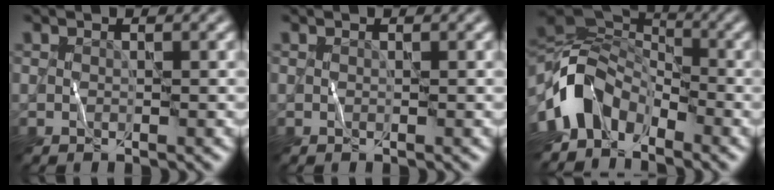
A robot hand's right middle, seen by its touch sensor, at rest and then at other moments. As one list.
[{"total": 0.0}, {"total": 7.6, "force": [-4.0, 4.7, 4.4], "torque": [-0.073, 0.002, -0.087]}]